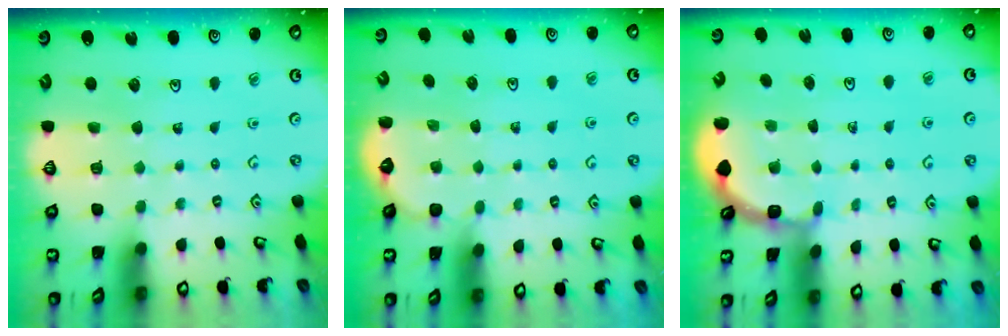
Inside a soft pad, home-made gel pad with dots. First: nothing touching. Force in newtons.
{"total": 1.9, "press": 0.5, "slide": 1.9}
{"total": 1.9, "press": 1.9, "slide": 0.2}